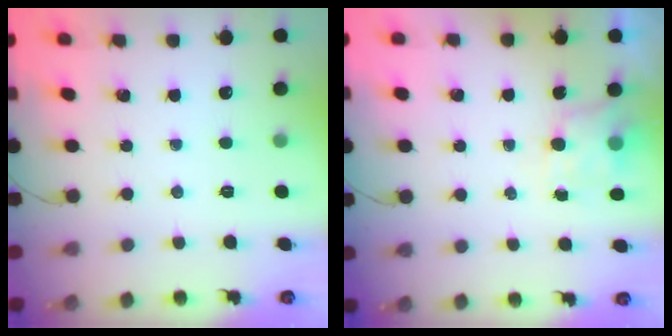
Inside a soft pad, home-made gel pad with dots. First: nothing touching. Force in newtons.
{"total": 4.9, "press": 4.9, "slide": 0.6}